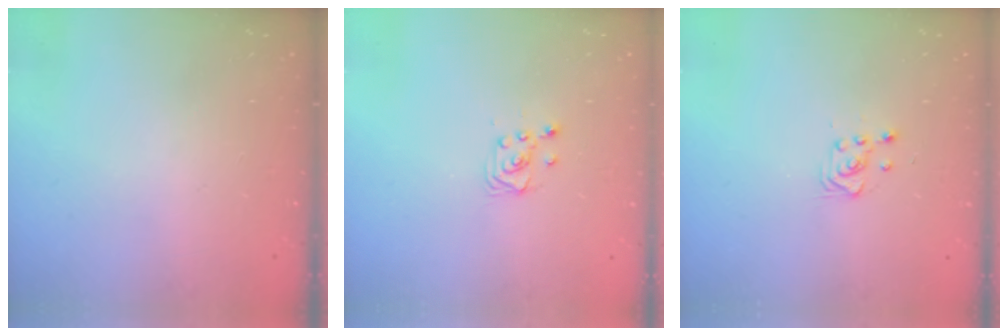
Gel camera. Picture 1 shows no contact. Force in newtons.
{"total": 2.9, "press": 2.9, "slide": 0.4}
{"total": 3.6, "press": 3.4, "slide": 1.1}